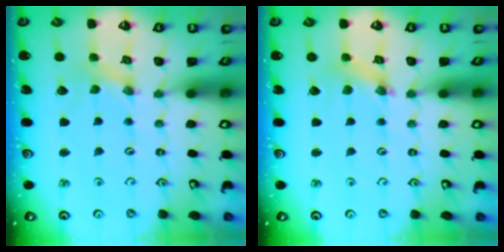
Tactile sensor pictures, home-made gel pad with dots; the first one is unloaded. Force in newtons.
{"total": 1.8, "press": 1.8, "slide": 0.3}